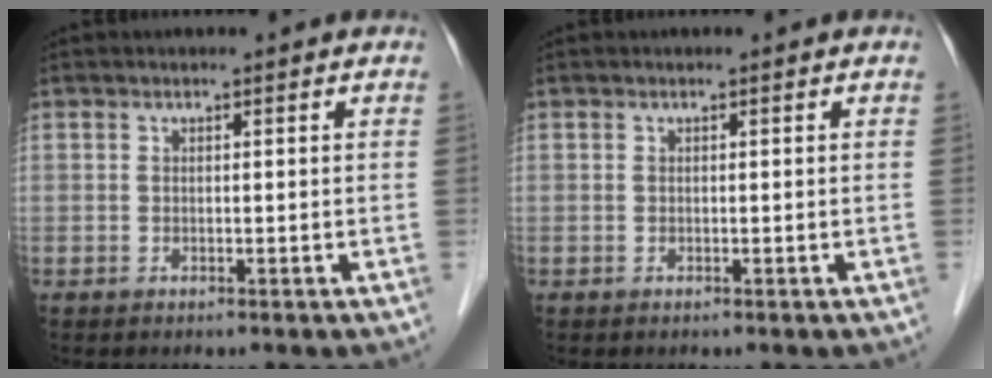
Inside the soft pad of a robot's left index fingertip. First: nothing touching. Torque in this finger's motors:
{"motor_torque": [0.00, 0.00, 0.00, 0.00]}